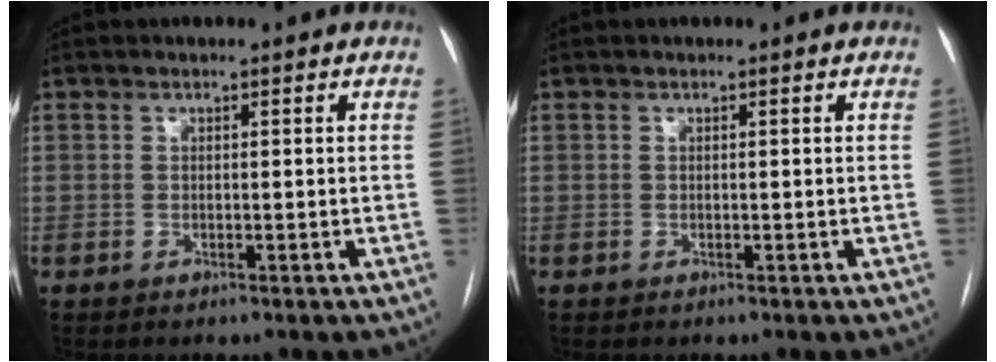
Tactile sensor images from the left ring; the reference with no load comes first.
{"total": 0.0}